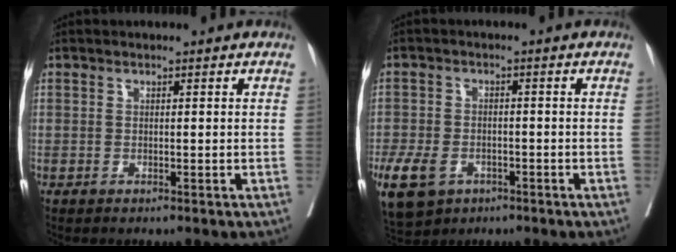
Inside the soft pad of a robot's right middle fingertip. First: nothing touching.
{"total": 12.0, "force": [-5.9, 8.5, 6.1], "torque": [-0.162, -0.008, -0.088]}